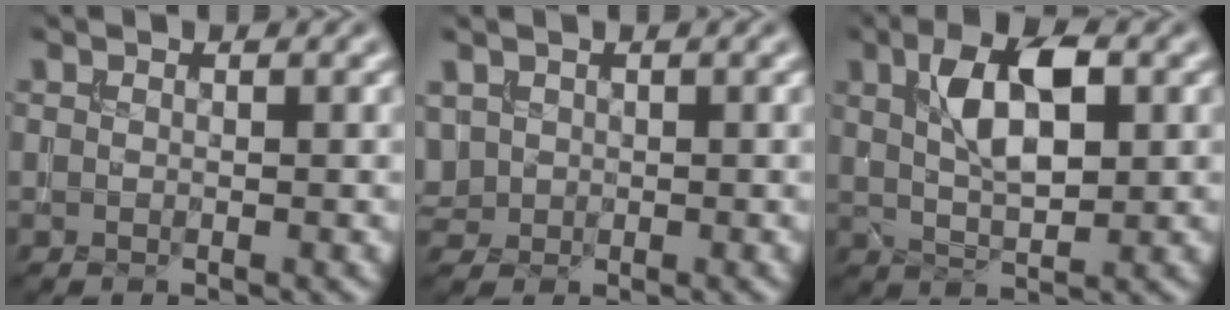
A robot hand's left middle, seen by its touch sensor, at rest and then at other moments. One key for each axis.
{"total": 1.2, "fx": 0.3, "fy": 1.2, "fz": 0.3, "tx": -0.006, "ty": -0.001, "tz": 0.012}
{"total": 6.2, "fx": 1.7, "fy": 2.7, "fz": 5.3, "tx": -0.092, "ty": 0.007, "tz": 0.031}